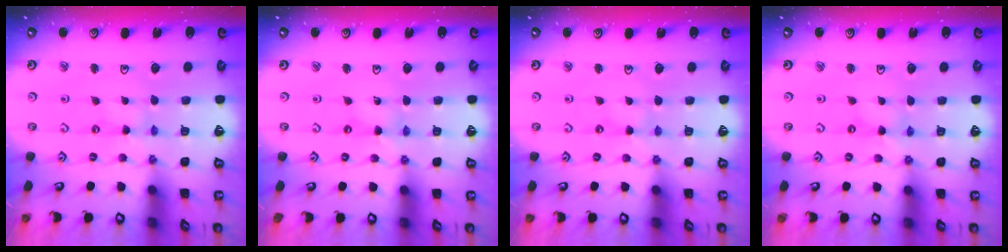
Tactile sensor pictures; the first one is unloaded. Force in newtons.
{"total": 0.0}
{"total": 0.0}
{"total": 0.0}